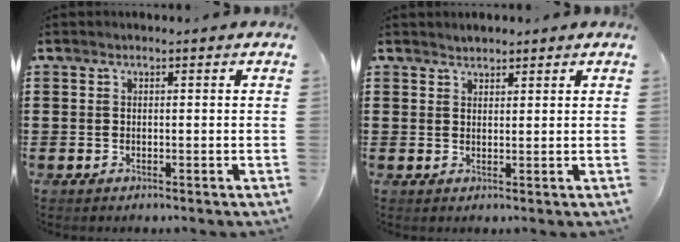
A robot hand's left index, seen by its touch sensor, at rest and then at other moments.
{"total": 1.3, "force": [1.3, 0.2, -0.2], "torque": [0.002, 0.003, 0.026]}